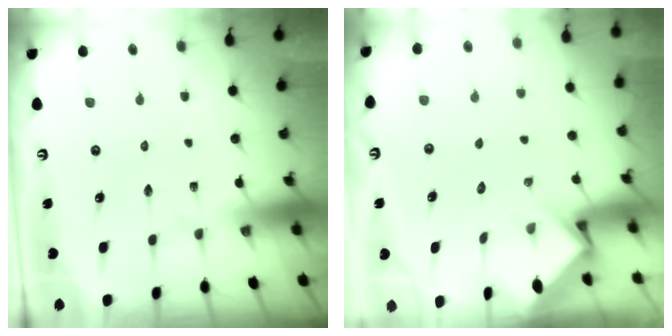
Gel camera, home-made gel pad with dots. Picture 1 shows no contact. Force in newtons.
{"total": 3.4, "press": 3.4, "slide": 0.3}